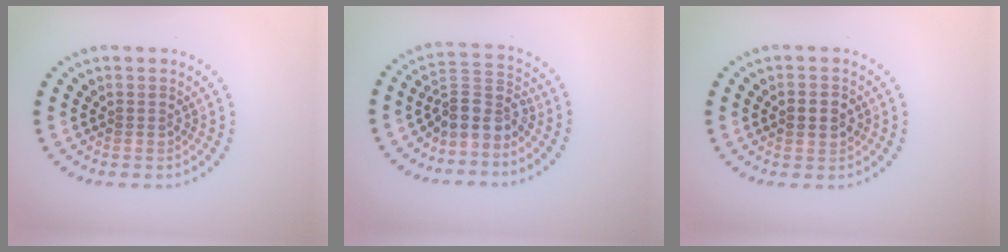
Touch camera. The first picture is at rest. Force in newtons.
{"total": 3.7, "press": 2.8, "slide": 2.4}
{"total": 2.5, "press": 2.5, "slide": 0.1}